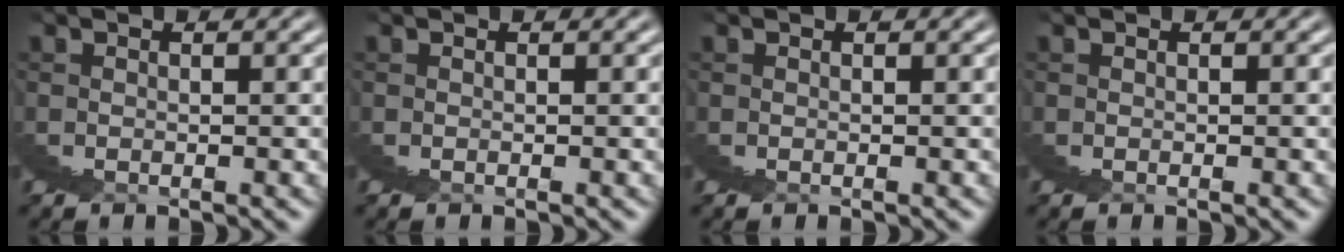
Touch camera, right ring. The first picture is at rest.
{"total": 0.0}
{"total": 0.0}
{"total": 0.0}